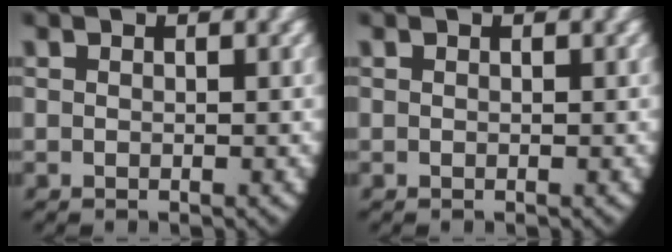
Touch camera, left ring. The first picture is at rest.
{"total": 0.0}